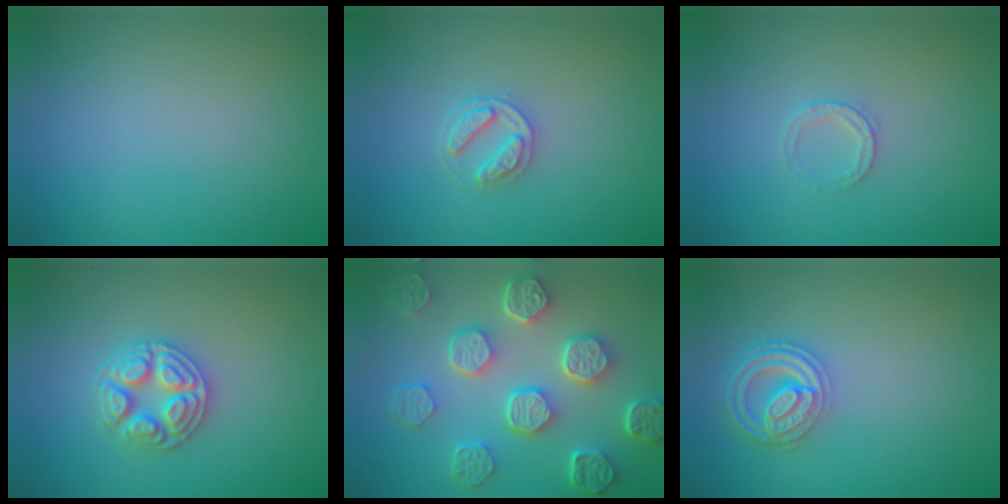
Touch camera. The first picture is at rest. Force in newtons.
{"total": 2.4, "press": 2.4, "slide": 0.4}
{"total": 1.4, "press": 1.3, "slide": 0.2}
{"total": 4.4, "press": 4.4, "slide": 0.5}
{"total": 7.7, "press": 5.8, "slide": 5.1}
{"total": 4.5, "press": 3.5, "slide": 2.8}